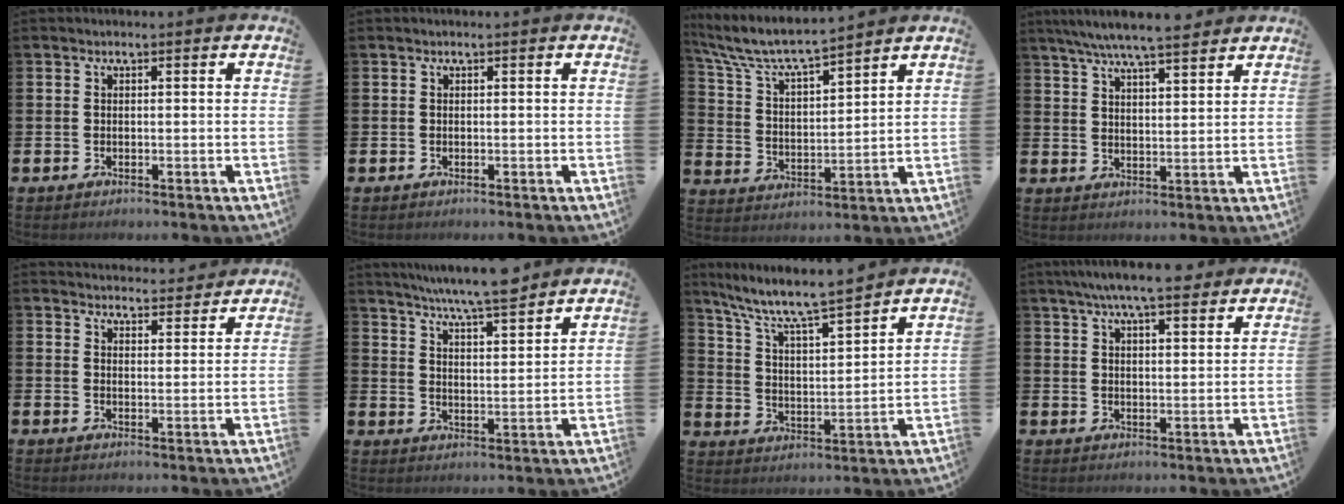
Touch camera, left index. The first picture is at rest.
{"total": 0.0}
{"total": 7.0, "force": [6.6, 0.7, 2.3], "torque": [-0.076, -0.046, 0.111]}
{"total": 7.0, "force": [6.5, 0.5, 2.5], "torque": [-0.066, -0.023, 0.117]}
{"total": 4.0, "force": [4.0, 0.6, -0.1], "torque": [0.001, -0.029, 0.071]}
{"total": 7.5, "force": [7.1, 0.1, 2.4], "torque": [-0.065, -0.040, 0.126]}
{"total": 8.3, "force": [7.5, 0.8, 3.4], "torque": [-0.096, -0.051, 0.127]}
{"total": 6.7, "force": [6.0, 0.9, 2.9], "torque": [-0.063, -0.018, 0.107]}